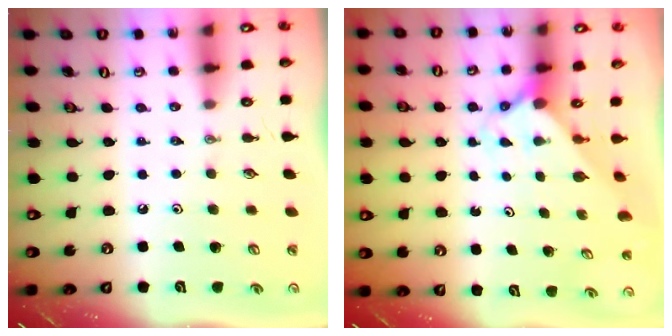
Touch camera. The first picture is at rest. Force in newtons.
{"total": 1.7, "press": 1.7, "slide": 0.1}